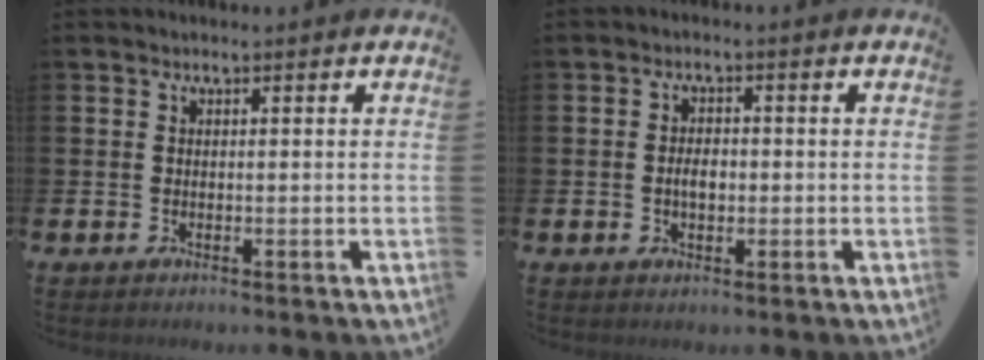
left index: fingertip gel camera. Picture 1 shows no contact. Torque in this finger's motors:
{"motor_torque": [0.56, 0.44, 0.03, 0.06]}